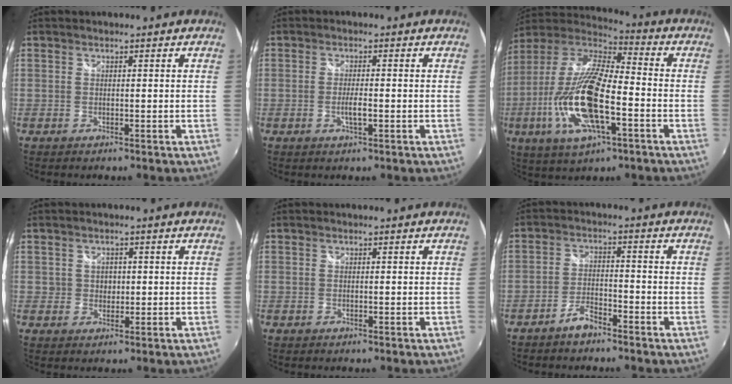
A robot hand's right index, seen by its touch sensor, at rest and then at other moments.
{"total": 2.6, "force": [-0.8, 0.3, 2.5], "torque": [-0.047, -0.004, -0.013]}
{"total": 21.0, "force": [-6.4, 7.0, 18.7], "torque": [-0.383, -0.024, -0.127]}
{"total": 2.6, "force": [0.2, 2.4, 0.8], "torque": [-0.011, 0.003, 0.003]}
{"total": 0.0}
{"total": 4.0, "force": [-3.3, 1.2, 1.9], "torque": [-0.052, 0.008, -0.063]}